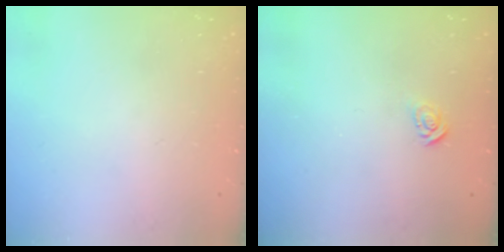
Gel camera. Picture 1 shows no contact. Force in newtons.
{"total": 3.6, "press": 3.6, "slide": 0.3}